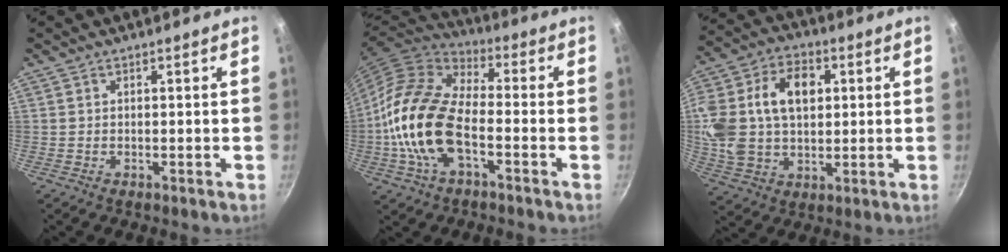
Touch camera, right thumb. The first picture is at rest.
{"total": 18.4, "force": [-4.3, 9.6, 15.0], "torque": [-0.278, 0.032, -0.098]}
{"total": 21.7, "force": [4.3, 14.9, 15.1], "torque": [-0.305, 0.019, 0.074]}